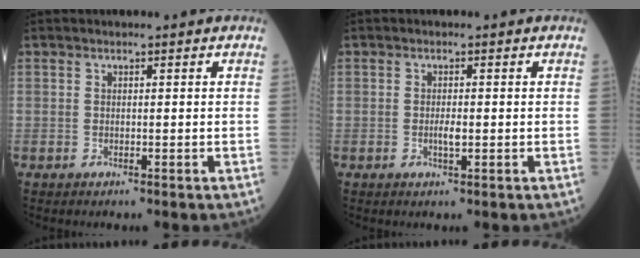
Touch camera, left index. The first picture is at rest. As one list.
[{"total": 1.5, "force": [-0.2, 0.3, 1.4], "torque": [-0.029, -0.001, -0.003]}]